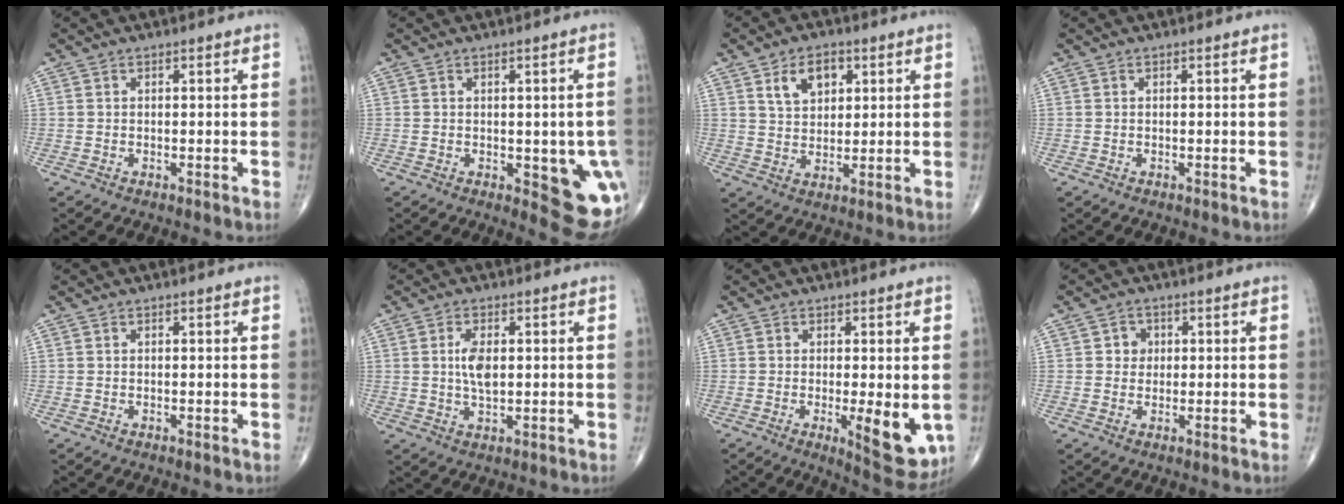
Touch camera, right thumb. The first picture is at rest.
{"total": 10.6, "force": [-2.1, 4.4, 9.4], "torque": [-0.075, -0.015, -0.016]}
{"total": 7.3, "force": [3.2, 4.7, 4.6], "torque": [-0.055, -0.012, 0.057]}
{"total": 0.0}
{"total": 0.0}
{"total": 4.9, "force": [0.7, 2.5, 4.2], "torque": [-0.082, -0.005, 0.013]}
{"total": 8.9, "force": [-1.5, 2.9, 8.2], "torque": [-0.104, -0.024, -0.014]}
{"total": 2.8, "force": [0.5, 2.6, 1.0], "torque": [0.005, 0.003, 0.004]}